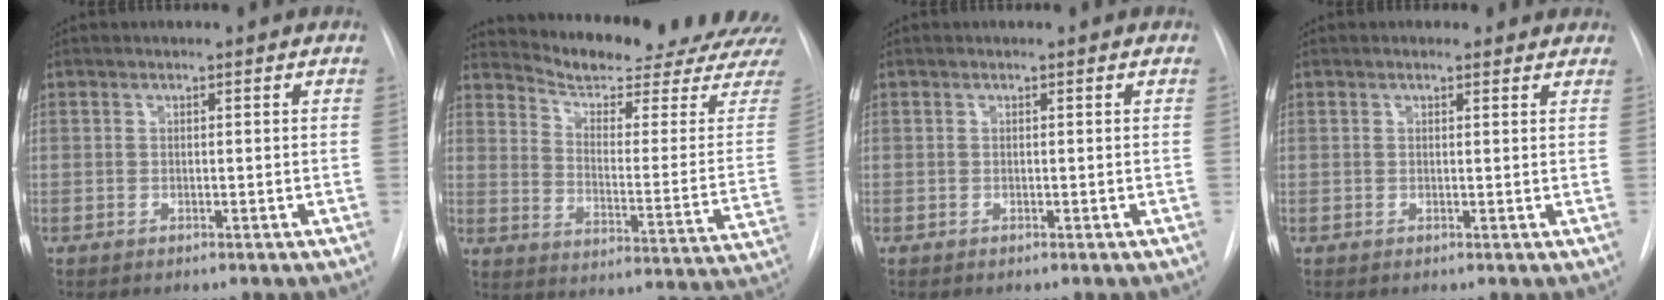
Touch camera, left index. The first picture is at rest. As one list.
[{"total": 23.7, "force": [22.7, 1.3, 6.9], "torque": [-0.105, -0.112, 0.286]}, {"total": 0.0}, {"total": 2.3, "force": [2.0, 1.1, 0.4], "torque": [-0.003, 0.003, 0.014]}]